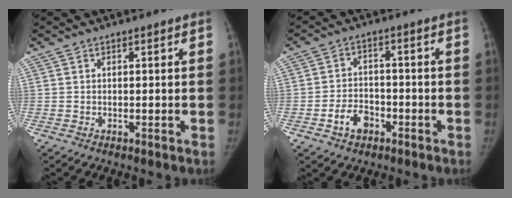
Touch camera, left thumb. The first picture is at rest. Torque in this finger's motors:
{"motor_torque": [0.02, 0.08, 0.73, 0.28, -0.02]}